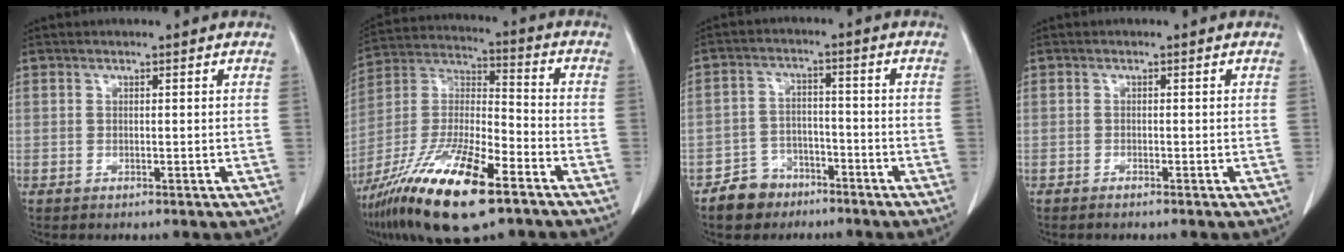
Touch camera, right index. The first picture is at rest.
{"total": 20.9, "force": [-12.6, 4.6, 16.0], "torque": [-0.322, -0.028, -0.227]}
{"total": 6.0, "force": [-4.1, 4.3, 0.6], "torque": [-0.002, 0.014, -0.069]}
{"total": 0.6, "force": [-0.6, 0.0, 0.2], "torque": [-0.008, 0.000, -0.011]}